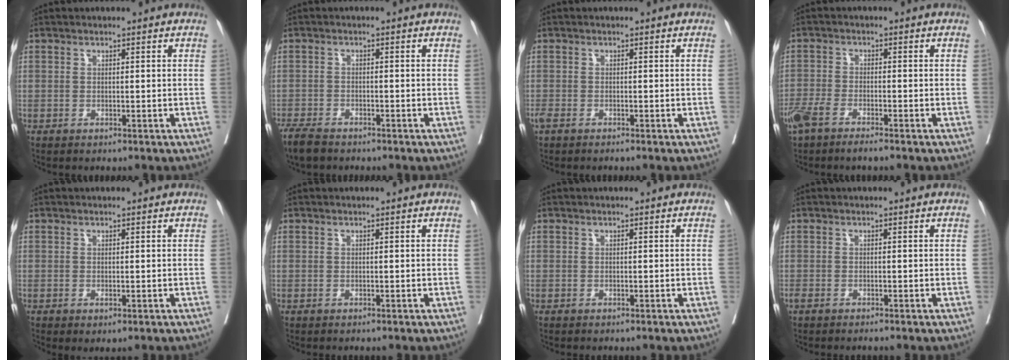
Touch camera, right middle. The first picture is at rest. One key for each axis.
{"total": 4.8, "fx": -4.0, "fy": 1.5, "fz": 2.2, "tx": -0.039, "ty": -0.009, "tz": -0.070}
{"total": 2.0, "fx": -1.6, "fy": 0.6, "fz": 1.1, "tx": -0.026, "ty": -0.007, "tz": -0.029}
{"total": 5.4, "fx": -4.0, "fy": 1.1, "fz": 3.3, "tx": -0.066, "ty": -0.003, "tz": -0.074}
{"total": 1.2, "fx": -0.3, "fy": 0.4, "fz": 1.1, "tx": -0.017, "ty": -0.006, "tz": 0.002}
{"total": 0.0}
{"total": 0.0}
{"total": 1.3, "fx": -1.1, "fy": 0.3, "fz": 0.7, "tx": -0.015, "ty": -0.005, "tz": -0.020}